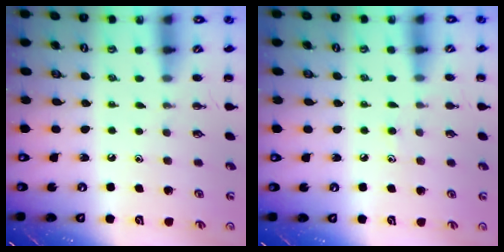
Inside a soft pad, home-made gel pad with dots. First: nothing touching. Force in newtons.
{"total": 6.7, "press": 6.3, "slide": 2.3}